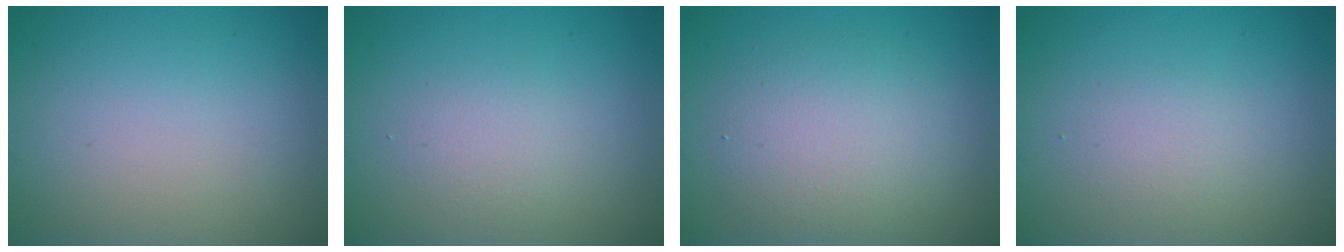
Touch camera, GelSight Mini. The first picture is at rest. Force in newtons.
{"total": 1.6, "press": 1.6, "slide": 0.0}
{"total": 4.2, "press": 4.2, "slide": 0.0}
{"total": 1.3, "press": 1.3, "slide": 0.1}